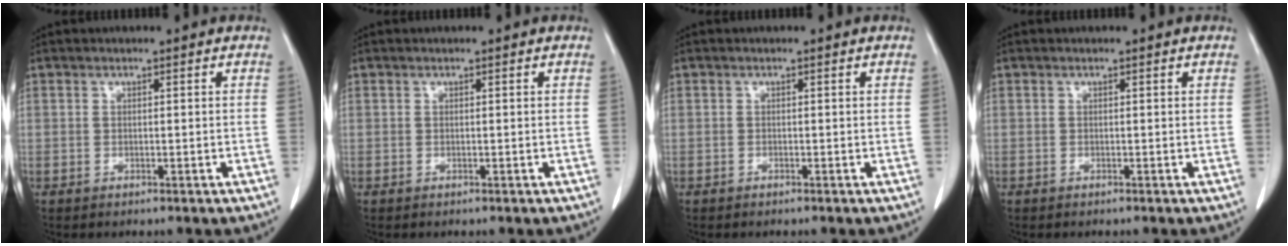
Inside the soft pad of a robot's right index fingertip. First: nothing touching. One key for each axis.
{"total": 0.0}
{"total": 0.0}
{"total": 0.0}